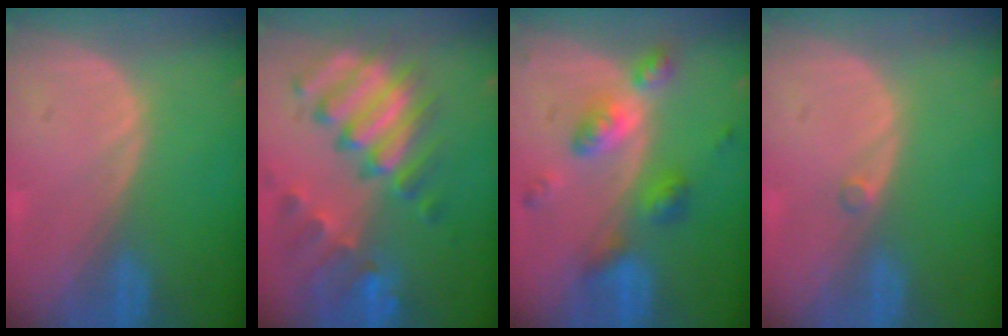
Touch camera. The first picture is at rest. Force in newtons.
{"total": 11.3, "press": 9.8, "slide": 5.8}
{"total": 7.0, "press": 7.0, "slide": 0.5}
{"total": 0.6, "press": 0.6, "slide": 0.1}